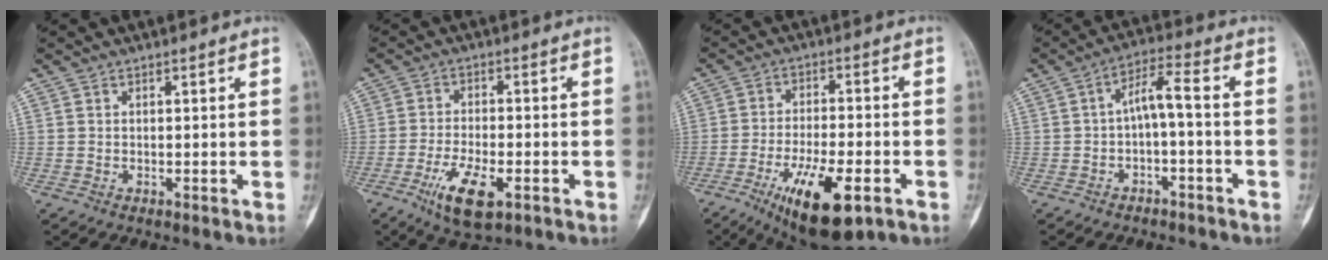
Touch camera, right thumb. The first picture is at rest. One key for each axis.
{"total": 9.1, "fx": -4.2, "fy": 3.5, "fz": 7.2, "tx": -0.137, "ty": 0.006, "tz": -0.069}
{"total": 14.8, "fx": -7.0, "fy": 5.1, "fz": 12.0, "tx": -0.201, "ty": 0.013, "tz": -0.105}
{"total": 5.4, "fx": -1.5, "fy": 1.2, "fz": 5.0, "tx": -0.095, "ty": 0.044, "tz": -0.027}